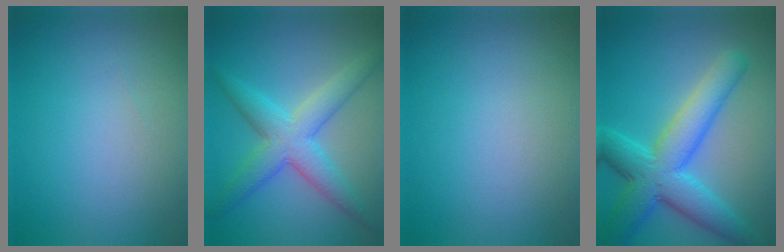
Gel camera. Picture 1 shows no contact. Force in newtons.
{"total": 5.4, "press": 5.4, "slide": 0.2}
{"total": 0.0}
{"total": 7.9, "press": 7.9, "slide": 0.1}